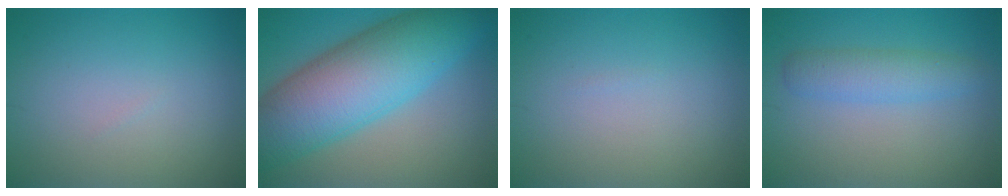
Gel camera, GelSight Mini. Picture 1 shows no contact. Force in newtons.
{"total": 12.2, "press": 12.2, "slide": 0.1}
{"total": 0.0}
{"total": 2.9, "press": 2.9, "slide": 0.1}